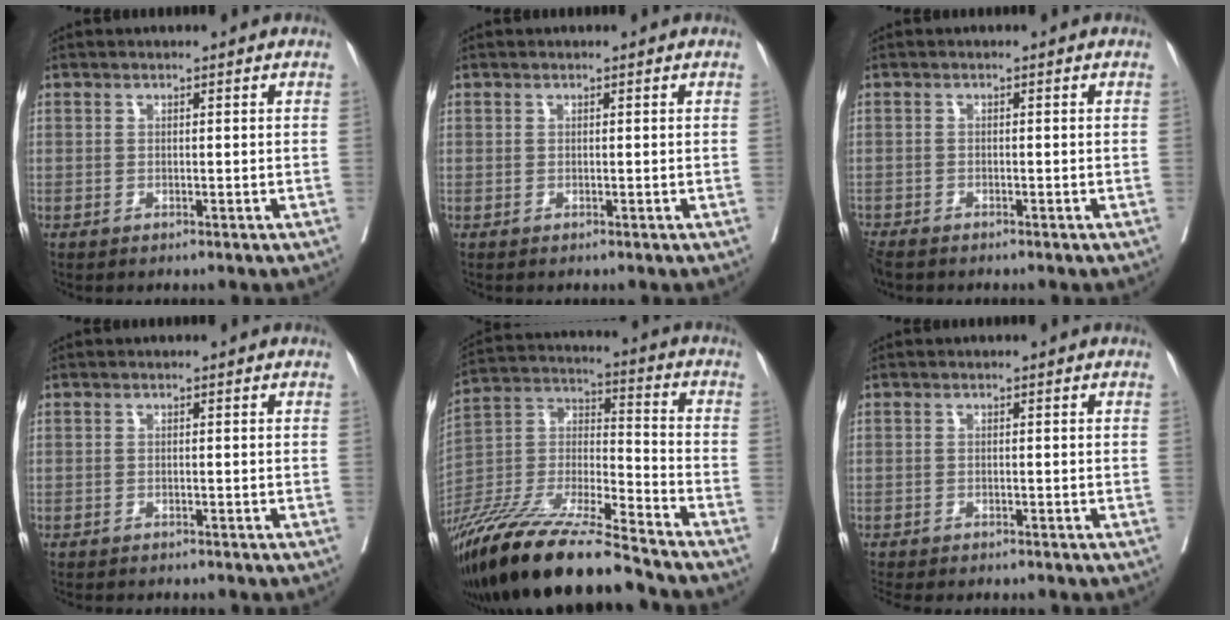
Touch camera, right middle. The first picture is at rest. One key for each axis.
{"total": 0.0}
{"total": 3.1, "fx": -2.8, "fy": 0.7, "fz": 1.1, "tx": -0.025, "ty": -0.011, "tz": -0.054}
{"total": 5.5, "fx": -5.0, "fy": 1.1, "fz": 2.0, "tx": -0.023, "ty": -0.004, "tz": -0.067}
{"total": 22.8, "fx": -18.7, "fy": 2.0, "fz": 12.9, "tx": -0.268, "ty": -0.039, "tz": -0.348}
{"total": 8.7, "fx": -7.8, "fy": 1.9, "fz": 3.5, "tx": -0.050, "ty": -0.009, "tz": -0.105}